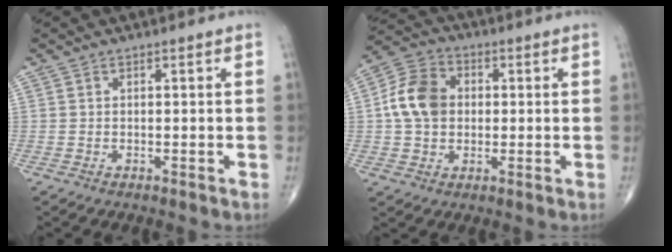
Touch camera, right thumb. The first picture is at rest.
{"total": 10.3, "force": [0.6, 7.9, 6.5], "torque": [-0.108, 0.019, 0.003]}